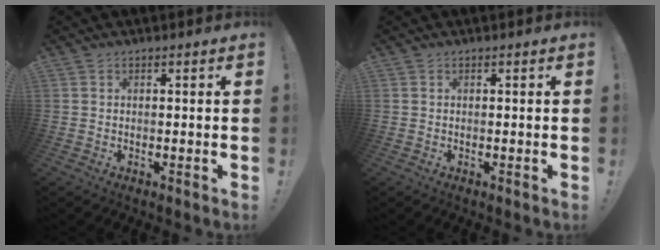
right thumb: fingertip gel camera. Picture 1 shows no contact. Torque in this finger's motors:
{"motor_torque": [0.00, 0.00, 0.00, 0.00, 0.02]}